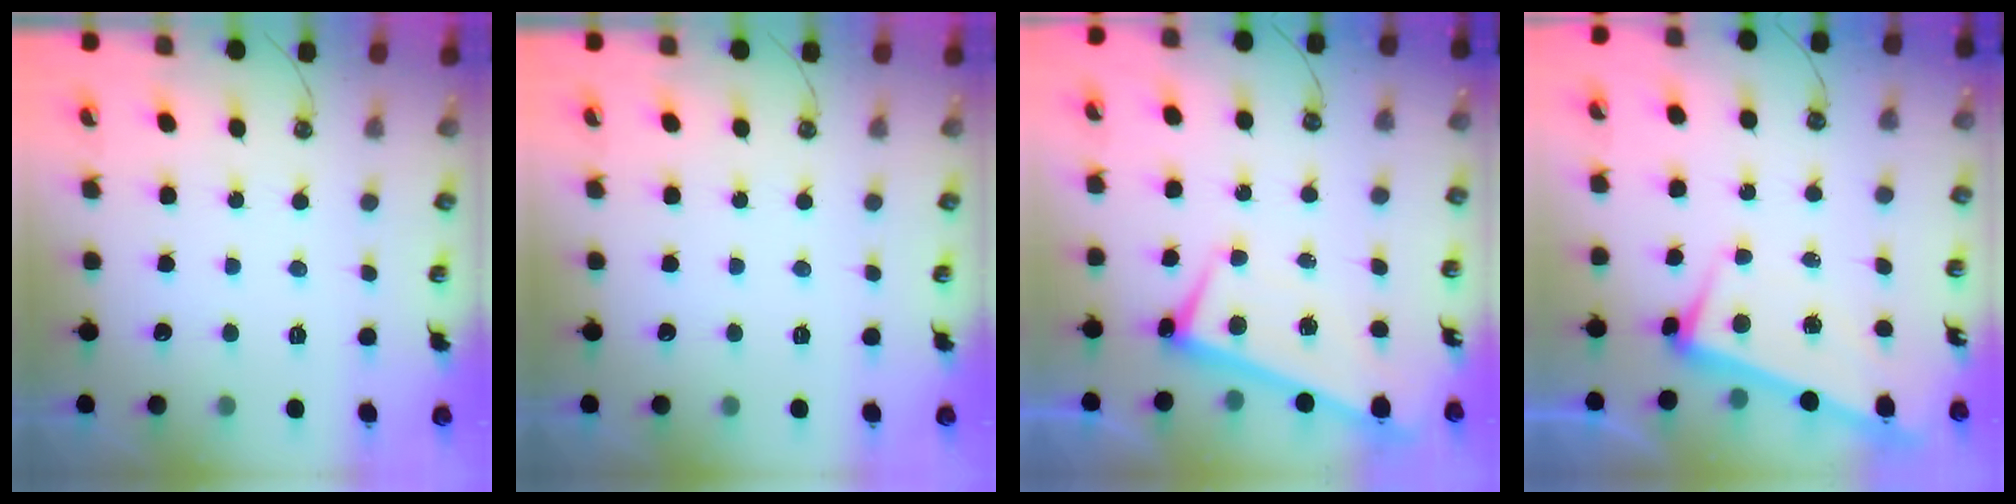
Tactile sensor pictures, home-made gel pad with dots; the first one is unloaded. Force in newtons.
{"total": 0.0}
{"total": 1.3, "press": 1.2, "slide": 0.3}
{"total": 3.3, "press": 3.1, "slide": 1.1}